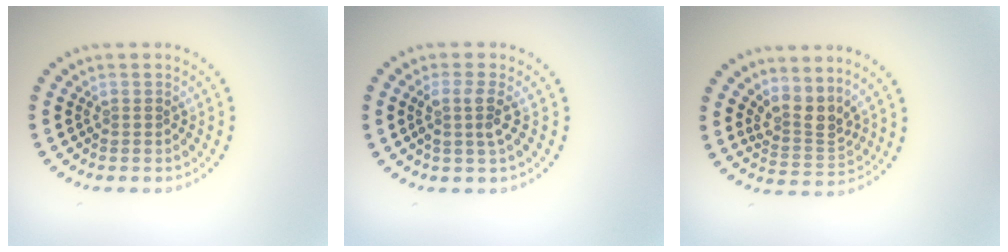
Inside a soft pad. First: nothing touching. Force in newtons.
{"total": 2.2, "press": 1.8, "slide": 1.2}
{"total": 3.1, "press": 2.2, "slide": 2.2}